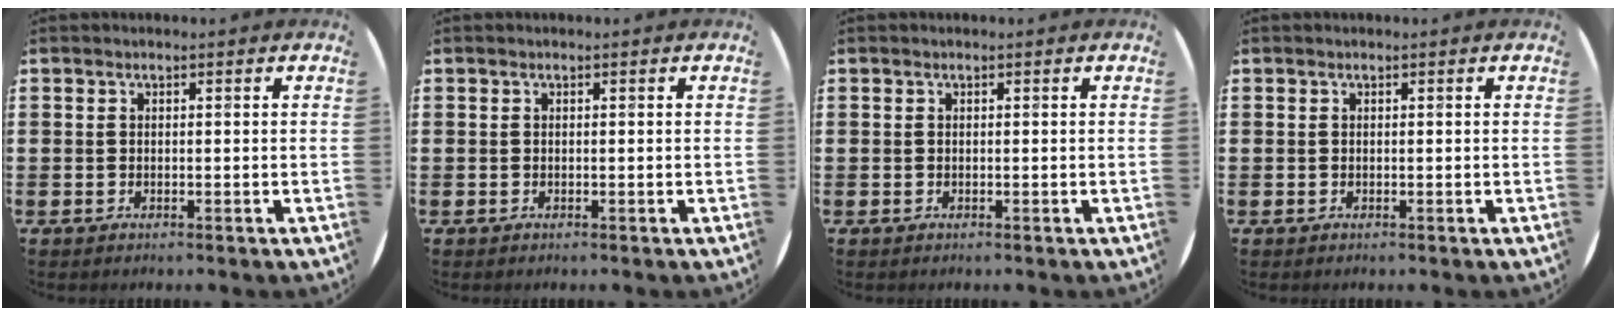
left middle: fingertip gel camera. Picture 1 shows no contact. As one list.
[{"total": 0.0}, {"total": 0.0}, {"total": 0.0}]